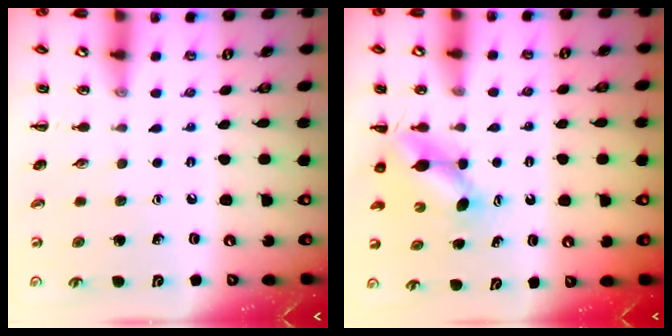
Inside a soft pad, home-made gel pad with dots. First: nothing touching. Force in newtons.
{"total": 4.6, "press": 4.6, "slide": 0.3}